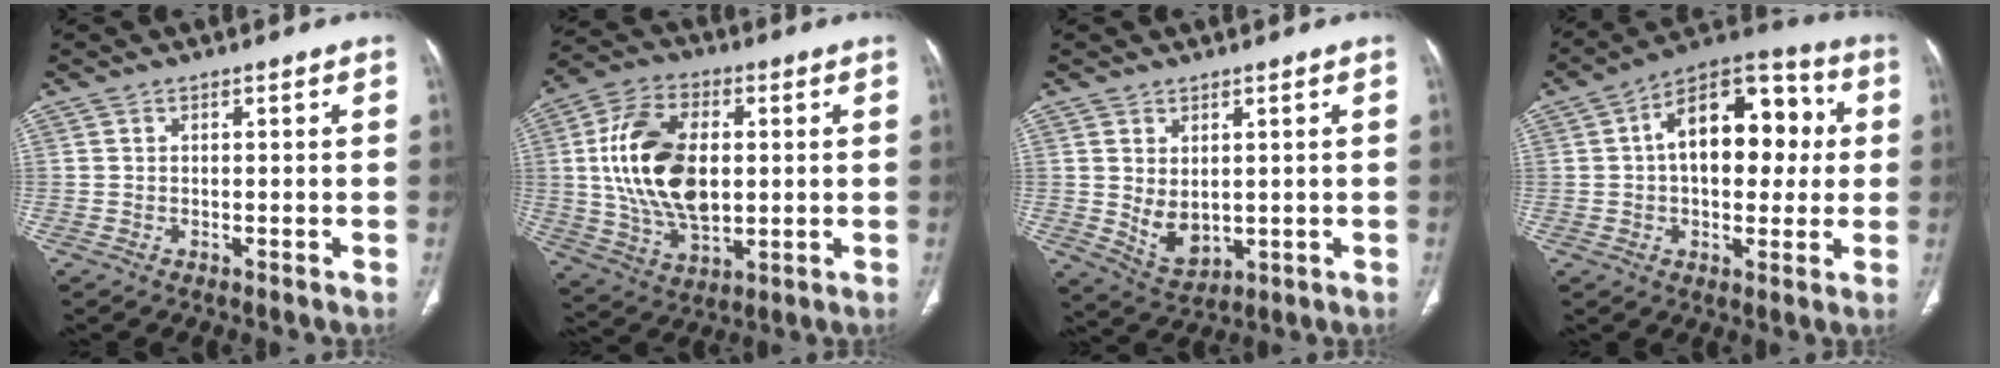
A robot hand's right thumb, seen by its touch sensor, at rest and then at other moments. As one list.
[{"total": 18.6, "force": [1.9, 11.0, 14.8], "torque": [-0.268, -0.002, 0.041]}, {"total": 6.1, "force": [0.6, 4.1, 4.5], "torque": [-0.067, -0.014, 0.033]}, {"total": 18.7, "force": [2.8, 10.9, 14.9], "torque": [-0.187, 0.034, 0.034]}]